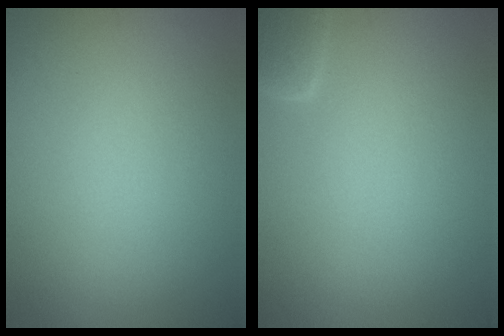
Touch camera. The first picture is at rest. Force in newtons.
{"total": 2.3, "press": 2.3, "slide": 0.2}